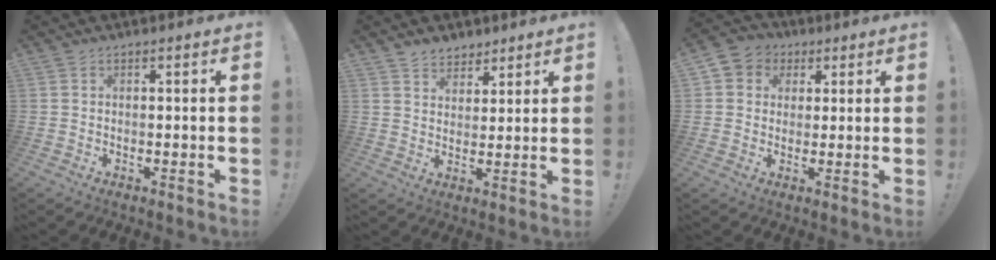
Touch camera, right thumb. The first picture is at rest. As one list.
[{"total": 5.7, "force": [4.5, 3.4, 0.4], "torque": [-0.002, -0.032, 0.086]}, {"total": 6.0, "force": [0.9, 5.7, 1.5], "torque": [-0.017, 0.001, 0.021]}]